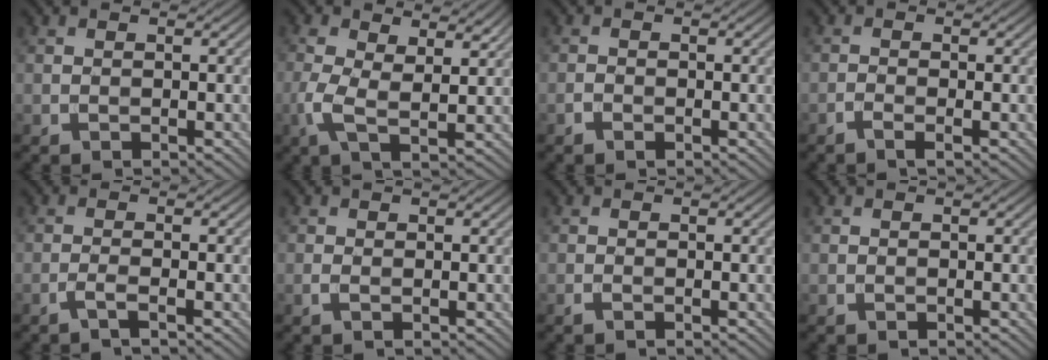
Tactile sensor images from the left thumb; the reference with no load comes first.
{"total": 6.6, "force": [1.2, 3.3, 5.6], "torque": [-0.135, -0.002, 0.015]}
{"total": 0.9, "force": [-0.6, 0.4, 0.5], "torque": [-0.010, 0.001, -0.013]}
{"total": 1.3, "force": [-0.9, 0.1, 1.0], "torque": [-0.021, 0.002, -0.022]}
{"total": 1.7, "force": [-1.0, 0.1, 1.4], "torque": [-0.022, 0.007, -0.030]}
{"total": 0.7, "force": [-0.1, 0.3, 0.7], "torque": [-0.019, -0.001, -0.003]}
{"total": 0.5, "force": [-0.4, 0.0, 0.4], "torque": [-0.011, 0.000, -0.008]}
{"total": 0.0}